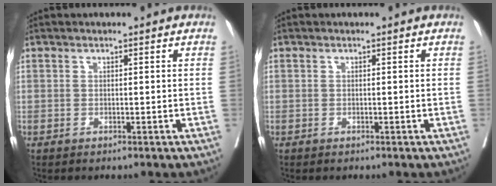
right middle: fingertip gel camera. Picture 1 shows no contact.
{"total": 0.0}